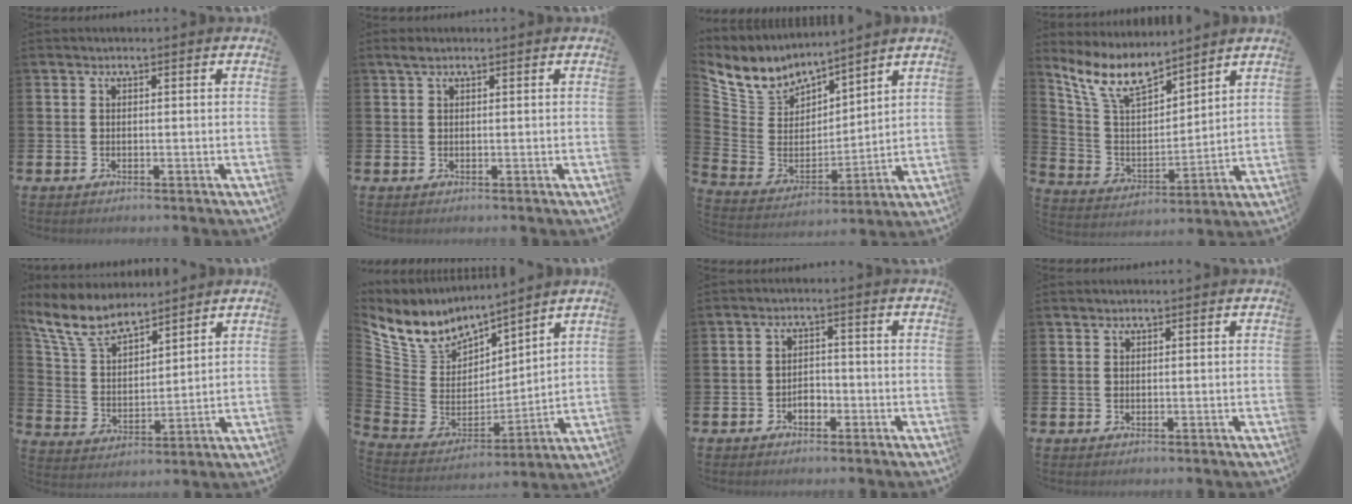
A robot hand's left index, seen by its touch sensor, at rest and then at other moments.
{"total": 1.1, "force": [0.9, 0.3, 0.7], "torque": [-0.012, 0.003, 0.014]}
{"total": 6.3, "force": [5.8, 2.5, -0.2], "torque": [-0.047, -0.055, 0.102]}
{"total": 9.4, "force": [7.7, 3.2, 4.3], "torque": [-0.122, -0.036, 0.140]}
{"total": 8.3, "force": [7.4, 2.6, 2.9], "torque": [-0.092, -0.033, 0.134]}
{"total": 7.5, "force": [6.9, 2.8, -0.5], "torque": [-0.050, -0.068, 0.125]}
{"total": 2.0, "force": [-1.1, 1.4, 1.1], "torque": [-0.011, -0.001, -0.026]}
{"total": 0.9, "force": [0.9, 0.3, 0.0], "torque": [0.011, -0.002, 0.014]}